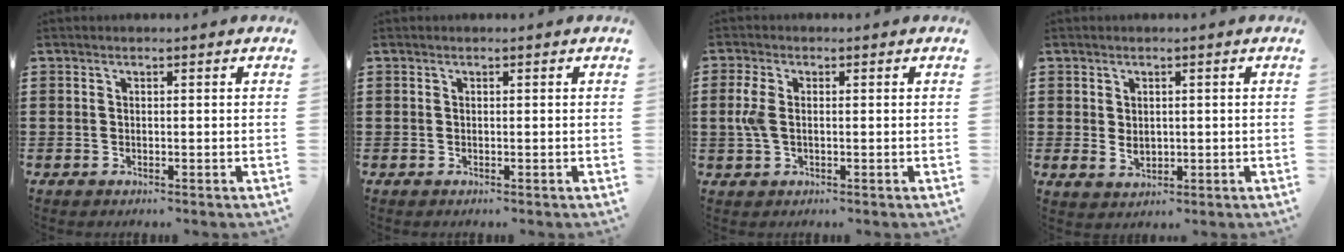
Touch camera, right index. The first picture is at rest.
{"total": 0.0}
{"total": 3.9, "force": [0.0, 2.2, 3.2], "torque": [-0.095, -0.002, -0.009]}
{"total": 1.8, "force": [0.3, 1.4, 1.1], "torque": [-0.023, 0.006, 0.006]}